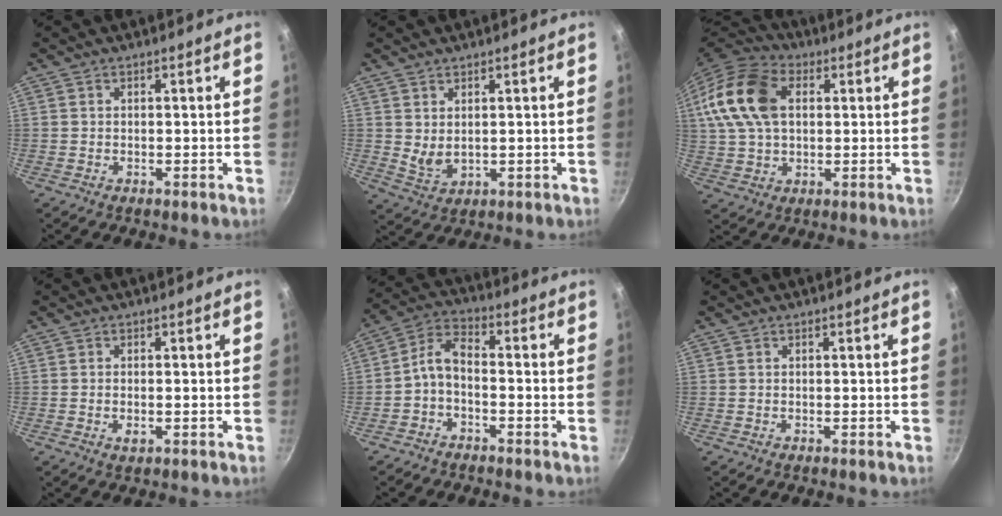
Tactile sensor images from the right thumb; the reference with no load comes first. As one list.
[{"total": 3.6, "force": [1.4, 2.0, 2.7], "torque": [-0.046, -0.021, 0.033]}, {"total": 17.5, "force": [4.0, 11.7, 12.4], "torque": [-0.234, 0.019, 0.062]}, {"total": 1.8, "force": [-0.4, 0.8, 1.5], "torque": [-0.031, -0.002, -0.008]}, {"total": 6.0, "force": [-2.4, 3.1, 4.5], "torque": [-0.096, 0.044, -0.054]}, {"total": 0.0}]